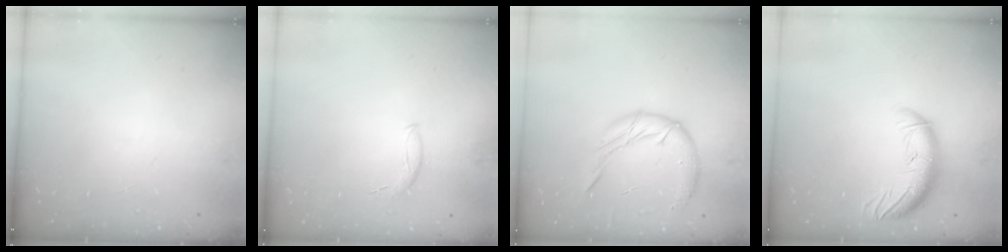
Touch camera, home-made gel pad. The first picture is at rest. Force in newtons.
{"total": 6.0, "press": 5.9, "slide": 0.7}
{"total": 11.6, "press": 11.6, "slide": 1.3}
{"total": 10.5, "press": 10.2, "slide": 2.4}